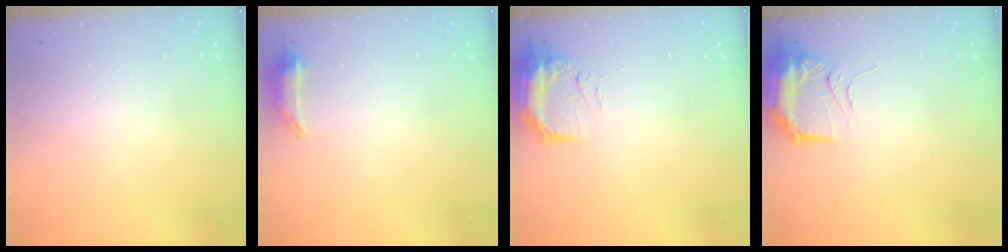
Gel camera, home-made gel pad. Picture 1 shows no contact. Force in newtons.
{"total": 6.6, "press": 6.6, "slide": 0.9}
{"total": 14.8, "press": 11.3, "slide": 9.5}
{"total": 14.7, "press": 10.7, "slide": 10.1}